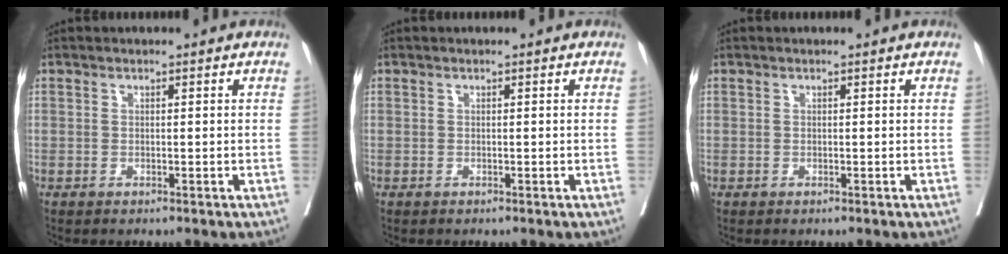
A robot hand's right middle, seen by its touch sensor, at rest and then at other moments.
{"total": 0.0}
{"total": 0.0}